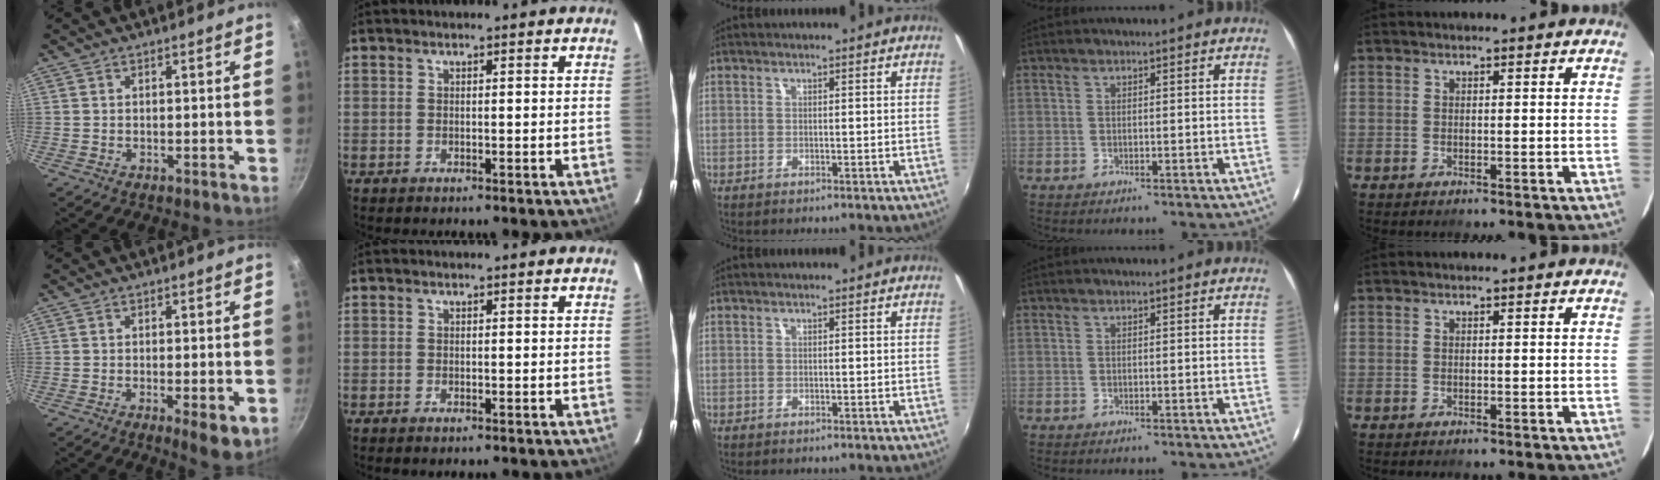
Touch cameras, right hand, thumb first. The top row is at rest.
{"thumb": {"total": 5.6, "force": [-1.6, 1.6, 5.1], "torque": [-0.073, -0.008, -0.018]}, "index": {"total": 0.8, "force": [-0.6, 0.4, 0.4], "torque": [-0.008, -0.003, -0.011]}}